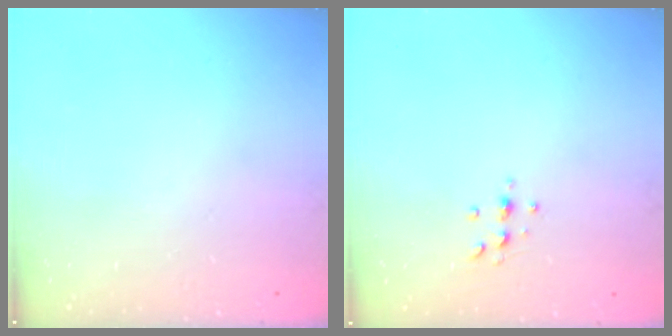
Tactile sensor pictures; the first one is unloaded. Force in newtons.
{"total": 3.5, "press": 3.4, "slide": 0.3}